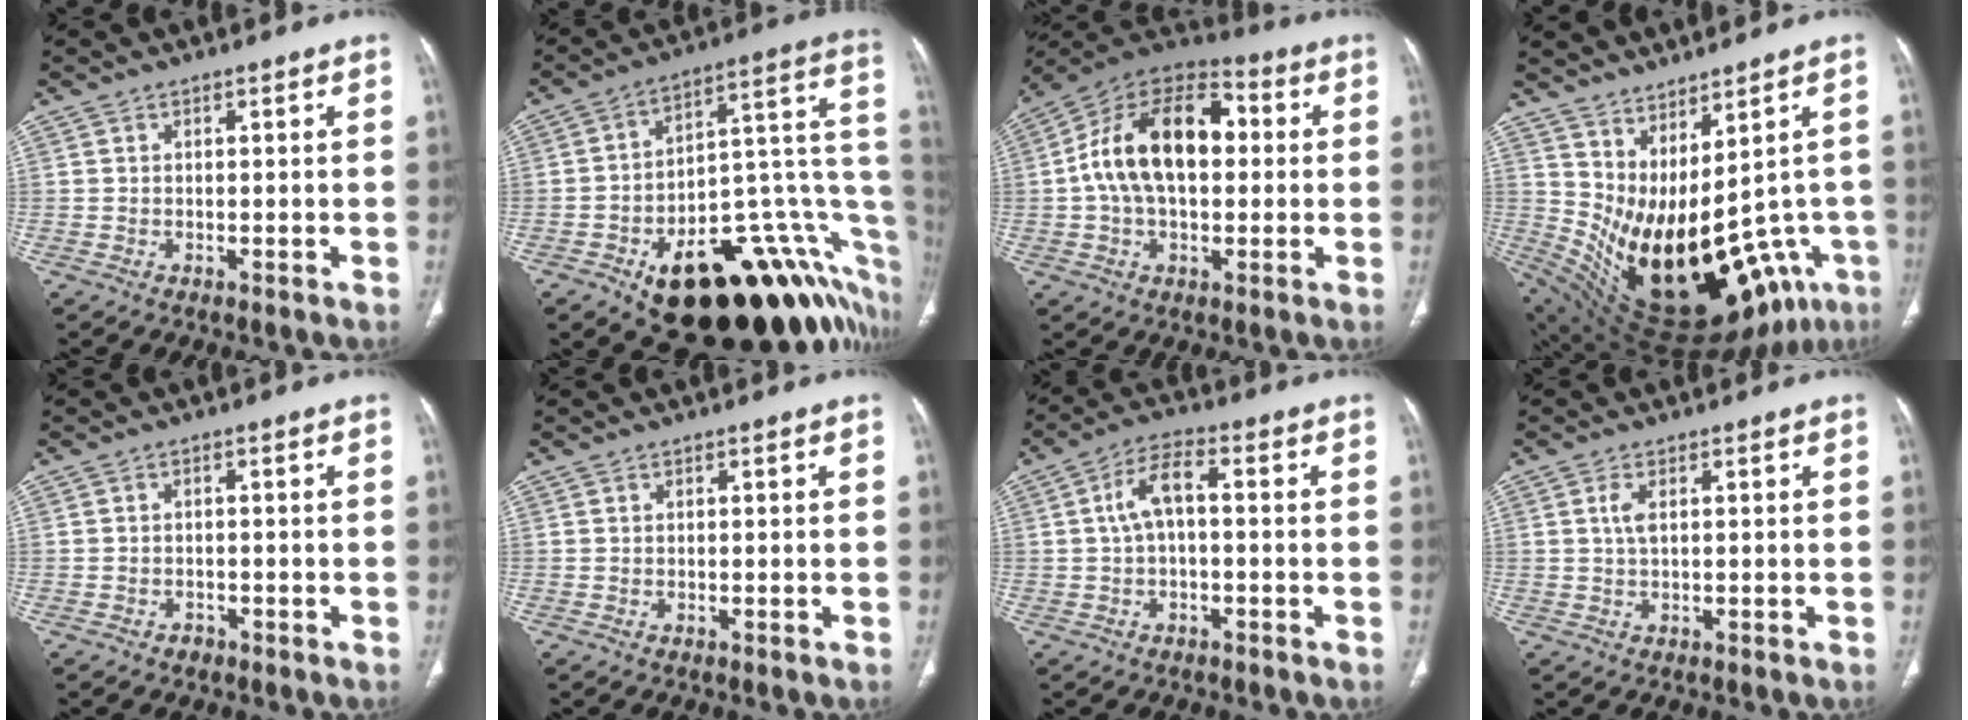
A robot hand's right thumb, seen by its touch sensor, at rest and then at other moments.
{"total": 32.7, "force": [-12.4, 14.7, 26.5], "torque": [-0.233, 0.083, -0.169]}
{"total": 19.4, "force": [1.7, 11.8, 15.3], "torque": [-0.250, 0.037, 0.022]}
{"total": 24.0, "force": [-3.7, 11.8, 20.5], "torque": [-0.286, -0.028, -0.016]}
{"total": 1.4, "force": [-1.0, 1.0, 0.3], "torque": [-0.005, 0.006, -0.015]}
{"total": 0.0}
{"total": 6.2, "force": [0.1, 2.9, 5.5], "torque": [-0.107, 0.023, -0.006]}
{"total": 2.1, "force": [0.5, 0.7, 1.9], "torque": [-0.048, 0.004, 0.015]}